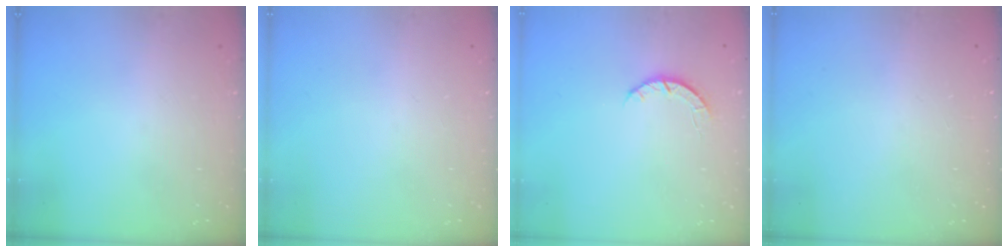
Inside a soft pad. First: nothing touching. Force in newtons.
{"total": 0.0}
{"total": 2.7, "press": 2.6, "slide": 0.4}
{"total": 2.2, "press": 2.2, "slide": 0.1}